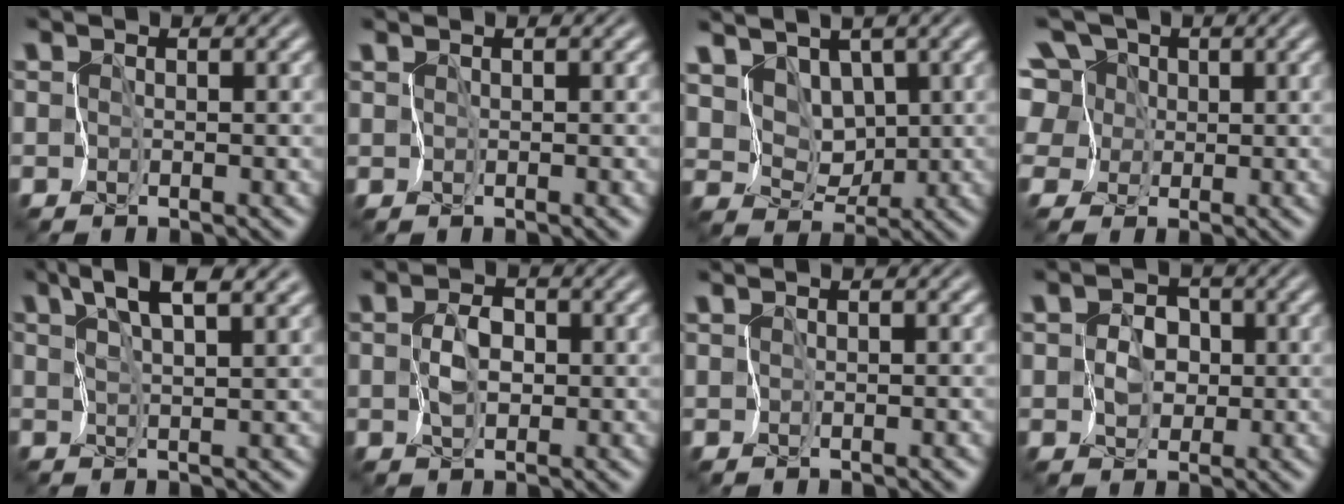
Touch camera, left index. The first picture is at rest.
{"total": 1.1, "force": [0.6, 0.1, 0.9], "torque": [-0.017, 0.000, 0.012]}
{"total": 7.9, "force": [3.9, 4.8, 4.9], "torque": [-0.102, 0.012, 0.057]}
{"total": 8.7, "force": [3.3, 7.2, 3.7], "torque": [-0.080, 0.039, 0.023]}
{"total": 4.1, "force": [2.8, 0.7, 3.0], "torque": [-0.061, 0.006, 0.051]}
{"total": 2.2, "force": [-0.4, 1.6, 1.4], "torque": [-0.034, -0.005, -0.009]}
{"total": 1.5, "force": [0.8, 0.5, 1.1], "torque": [-0.018, 0.006, 0.015]}
{"total": 2.7, "force": [-0.3, 2.3, 1.2], "torque": [-0.019, 0.001, -0.007]}